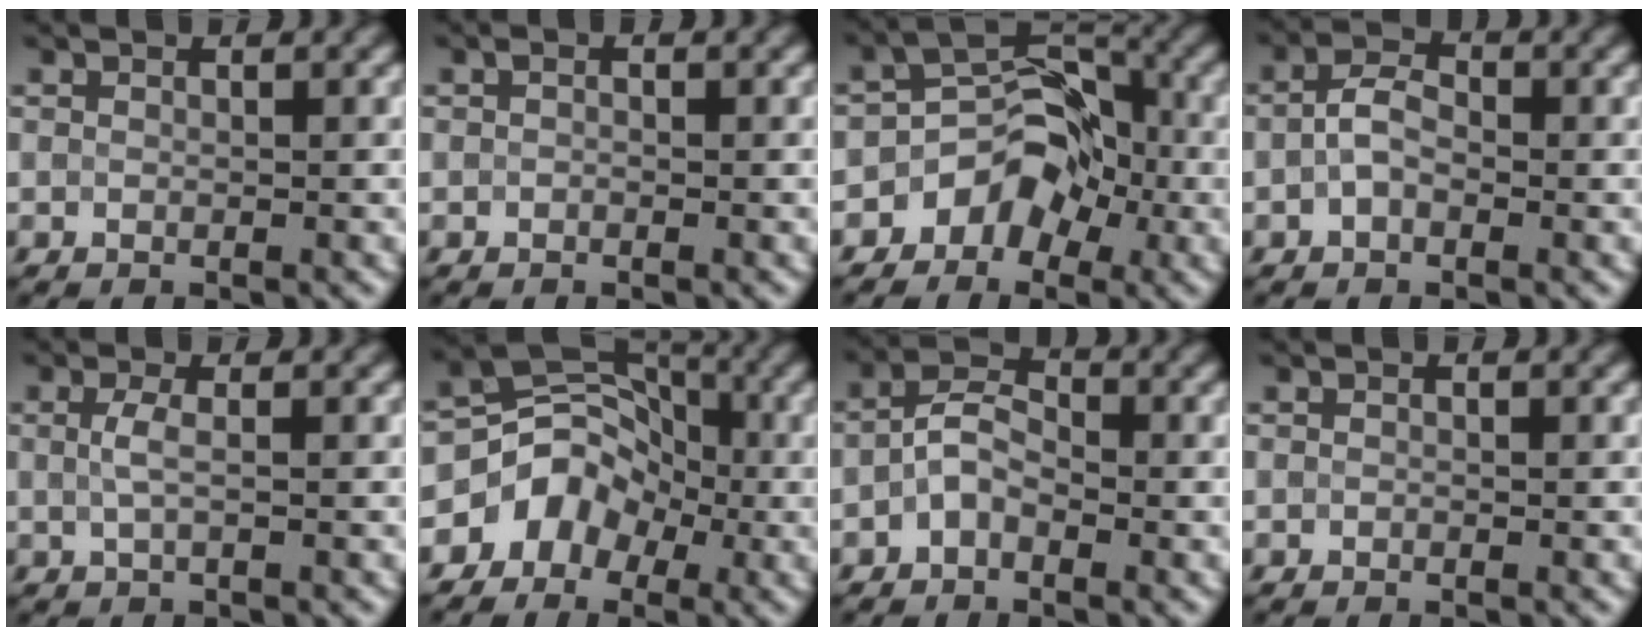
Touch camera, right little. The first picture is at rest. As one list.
[{"total": 0.6, "force": [-0.1, 0.4, 0.4], "torque": [-0.007, -0.001, -0.003]}, {"total": 5.3, "force": [-2.3, 3.8, 2.9], "torque": [-0.024, 0.011, -0.043]}, {"total": 2.8, "force": [-0.6, 1.7, 2.1], "torque": [-0.042, 0.009, -0.020]}, {"total": 1.6, "force": [0.1, 0.4, 1.5], "torque": [-0.033, 0.002, 0.003]}, {"total": 5.8, "force": [-2.0, 4.8, 2.7], "torque": [-0.032, 0.010, -0.049]}, {"total": 3.2, "force": [-1.1, 2.0, 2.3], "torque": [-0.042, 0.012, -0.030]}, {"total": 0.0}]